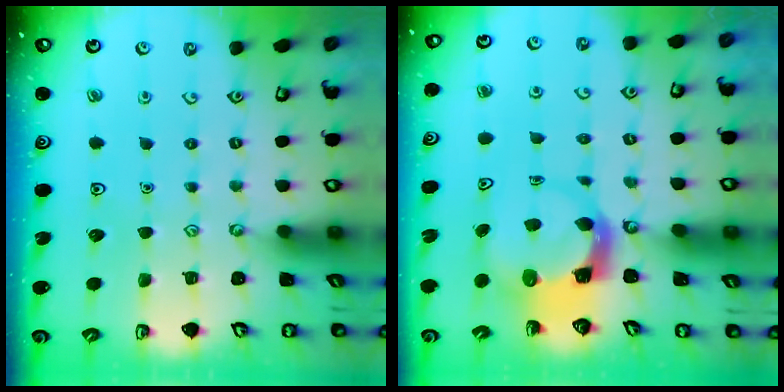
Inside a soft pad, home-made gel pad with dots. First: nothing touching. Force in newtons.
{"total": 3.9, "press": 3.9, "slide": 0.6}